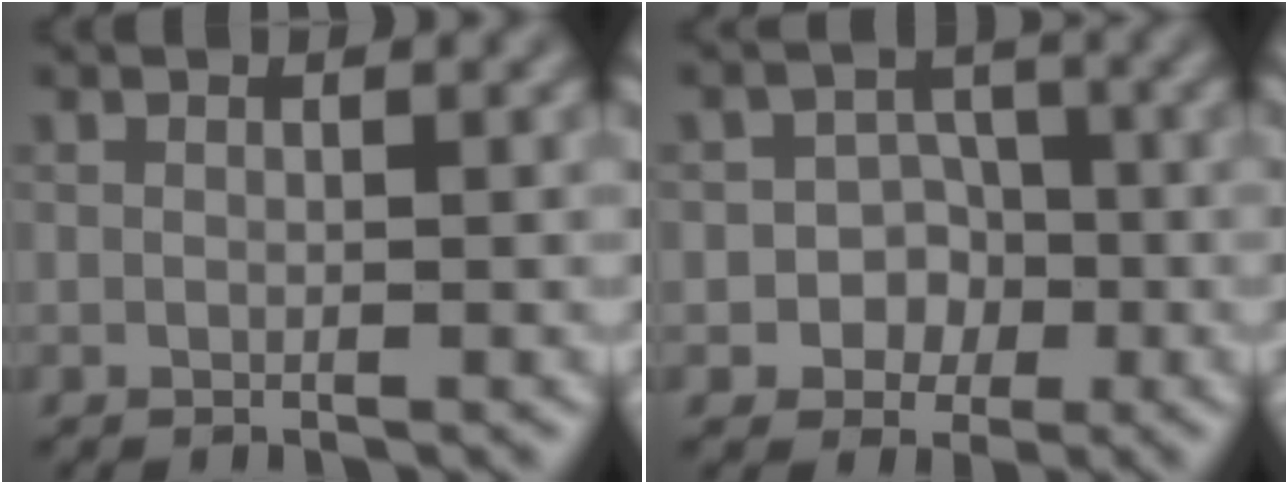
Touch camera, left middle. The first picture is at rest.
{"total": 4.8, "force": [-1.6, 4.3, 1.3], "torque": [0.012, 0.010, -0.044]}